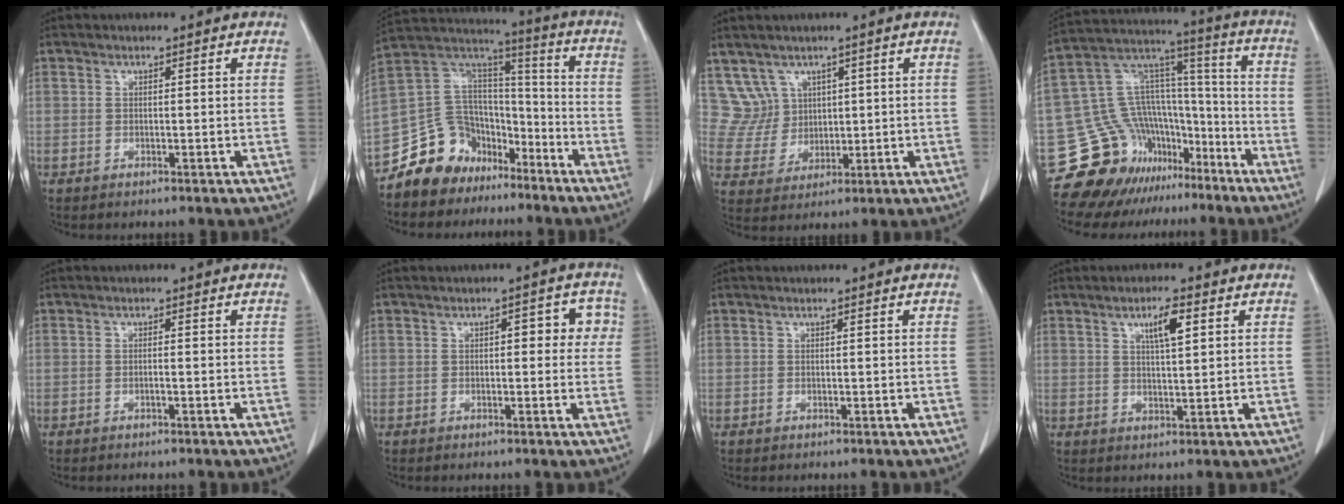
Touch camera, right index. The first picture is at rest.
{"total": 13.6, "force": [-9.6, 9.2, 2.8], "torque": [-0.055, 0.091, -0.168]}
{"total": 5.6, "force": [3.0, 4.7, -0.2], "torque": [0.000, 0.017, 0.070]}
{"total": 18.6, "force": [-12.6, 11.8, 6.9], "torque": [-0.121, 0.090, -0.207]}
{"total": 0.6, "force": [-0.2, 0.0, 0.6], "torque": [-0.010, 0.001, -0.004]}
{"total": 4.5, "force": [0.8, 2.1, 3.9], "torque": [-0.034, 0.018, 0.005]}
{"total": 0.0}
{"total": 4.6, "force": [2.1, 0.7, 4.1], "torque": [-0.071, 0.000, 0.036]}